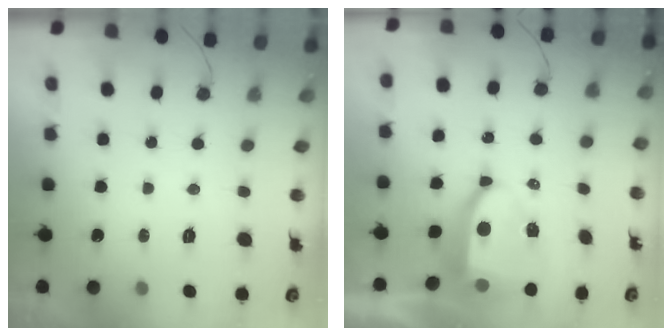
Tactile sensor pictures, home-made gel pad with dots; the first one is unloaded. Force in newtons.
{"total": 9.4, "press": 9.3, "slide": 1.2}